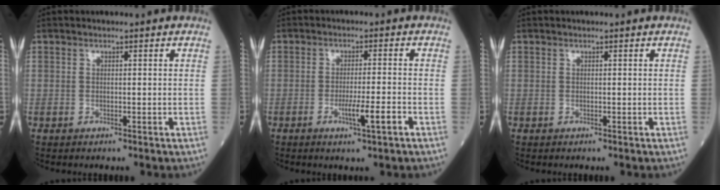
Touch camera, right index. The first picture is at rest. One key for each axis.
{"total": 4.8, "fx": -2.0, "fy": -0.1, "fz": 4.4, "tx": -0.072, "ty": -0.007, "tz": -0.034}
{"total": 0.0}